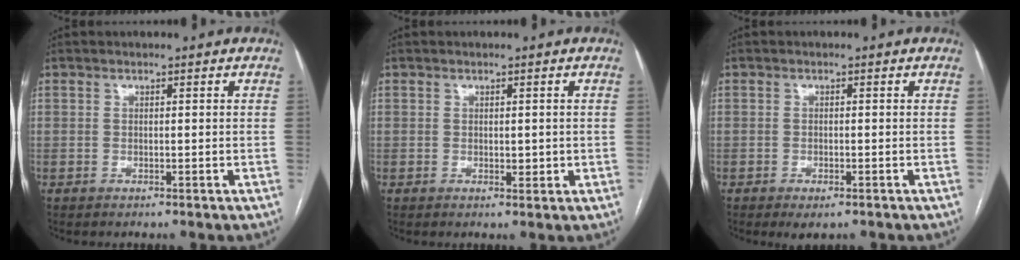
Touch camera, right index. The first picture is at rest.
{"total": 1.7, "force": [0.0, 0.9, 1.4], "torque": [-0.018, -0.003, 0.003]}
{"total": 2.4, "force": [-1.5, 0.9, 1.6], "torque": [-0.024, -0.002, -0.014]}